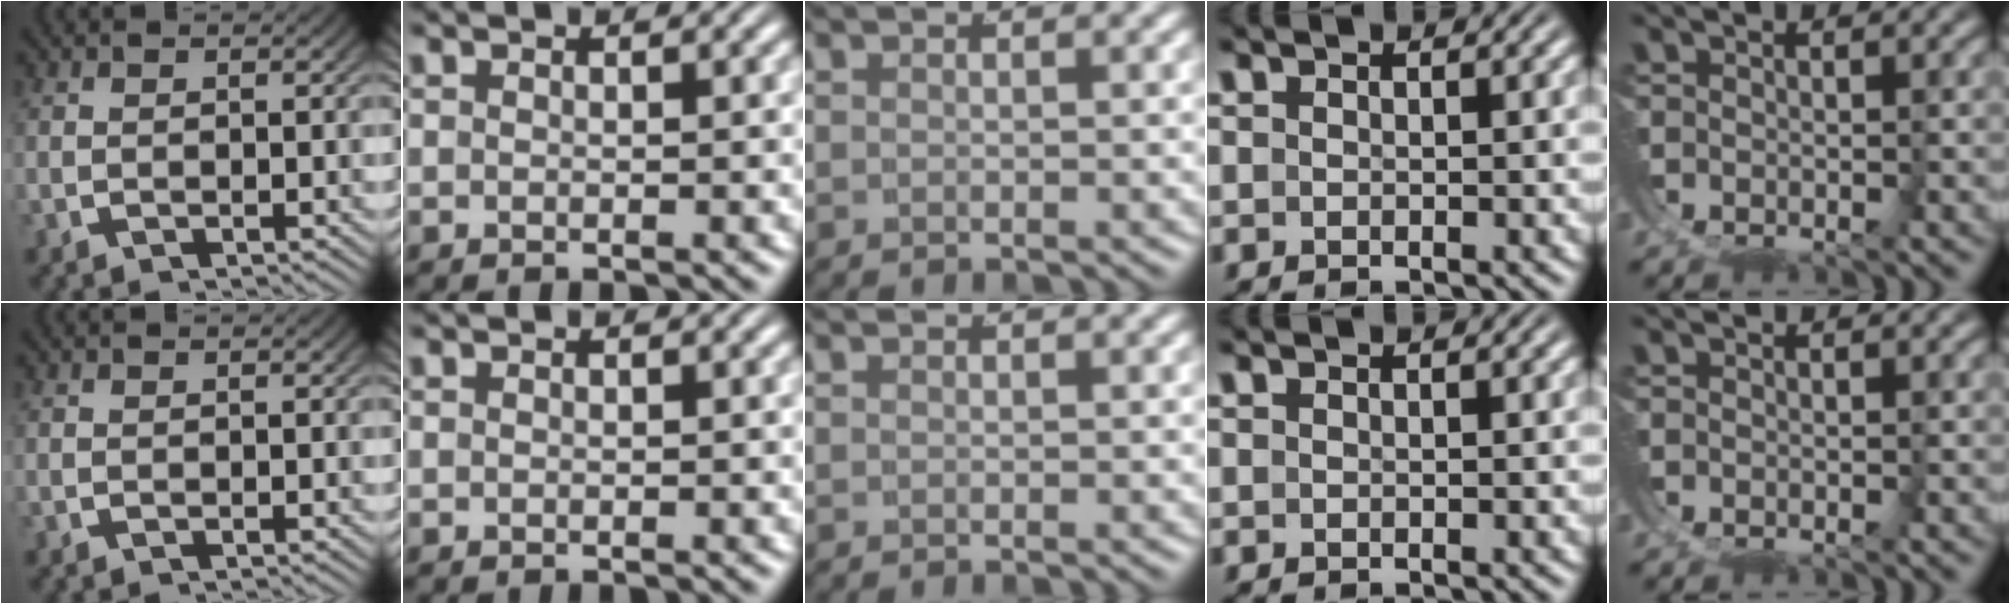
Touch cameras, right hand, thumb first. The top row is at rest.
{}